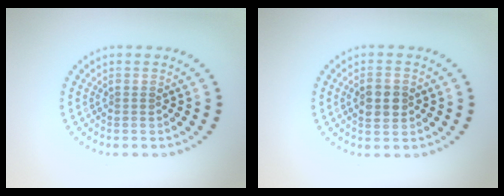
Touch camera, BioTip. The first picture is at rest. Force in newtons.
{"total": 2.9, "press": 2.9, "slide": 0.1}